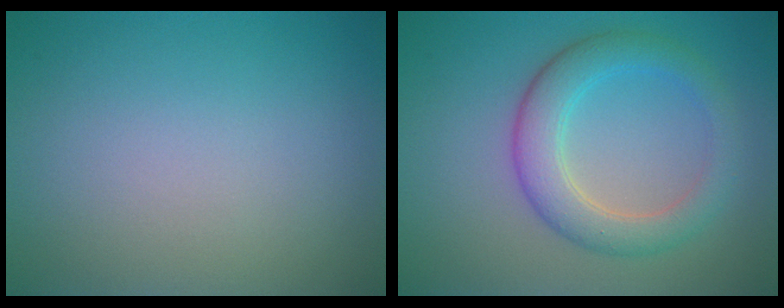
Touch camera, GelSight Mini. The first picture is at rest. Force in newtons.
{"total": 4.5, "press": 4.5, "slide": 0.1}